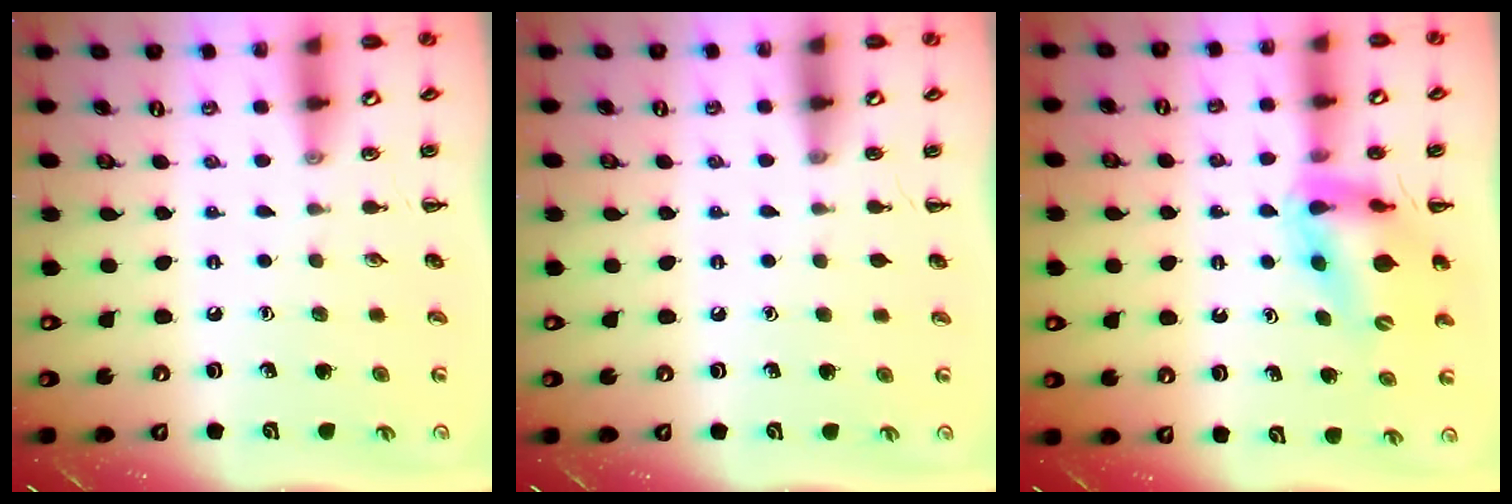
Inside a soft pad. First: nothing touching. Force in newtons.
{"total": 0.0}
{"total": 13.1, "press": 12.5, "slide": 3.8}